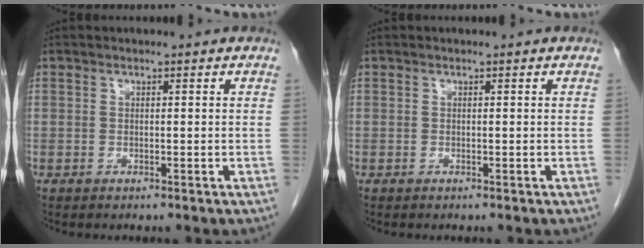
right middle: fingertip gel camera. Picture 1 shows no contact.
{"total": 0.0}